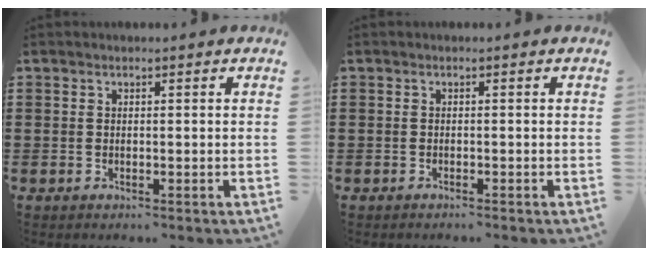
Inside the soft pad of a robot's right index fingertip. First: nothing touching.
{"total": 0.5, "force": [-0.5, 0.0, 0.1], "torque": [-0.004, -0.002, -0.010]}